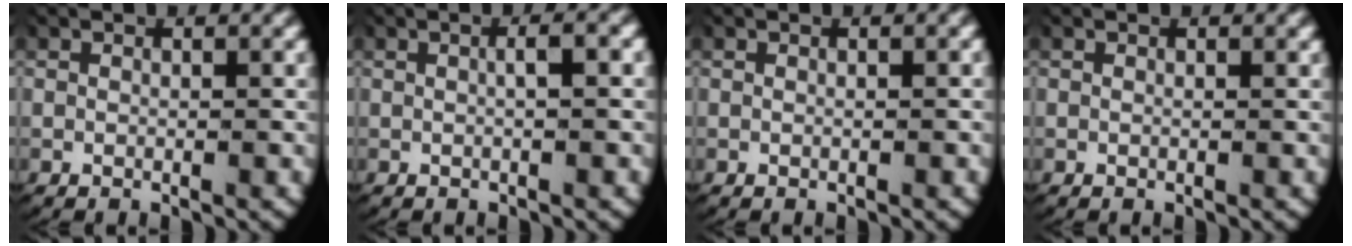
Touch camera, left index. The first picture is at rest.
{"total": 1.4, "force": [0.1, 0.0, 1.4], "torque": [-0.022, 0.004, 0.004]}
{"total": 0.0}
{"total": 0.0}